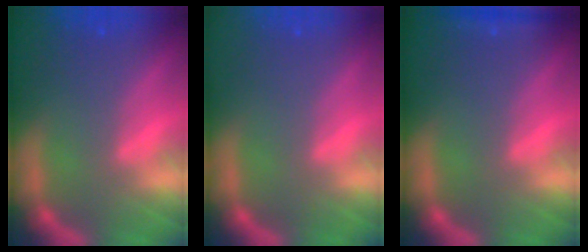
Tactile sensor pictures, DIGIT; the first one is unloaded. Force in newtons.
{"total": 0.0}
{"total": 1.4}